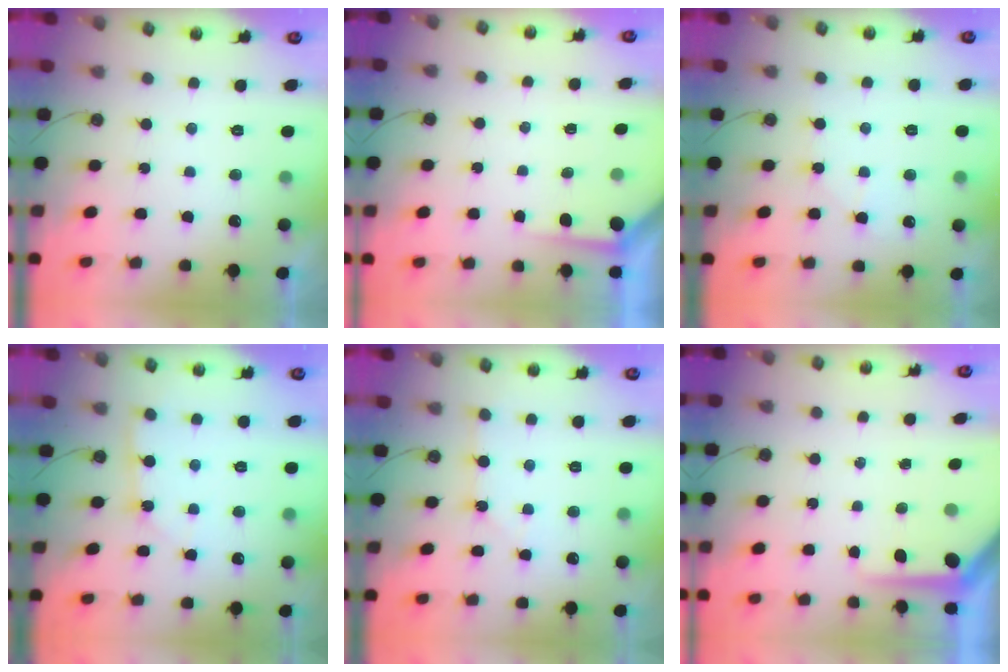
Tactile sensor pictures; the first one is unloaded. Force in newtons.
{"total": 2.2, "press": 2.2, "slide": 0.3}
{"total": 3.8, "press": 3.8, "slide": 0.6}
{"total": 2.9, "press": 2.9, "slide": 0.1}
{"total": 1.5, "press": 1.5, "slide": 0.3}
{"total": 6.7, "press": 6.7, "slide": 0.8}